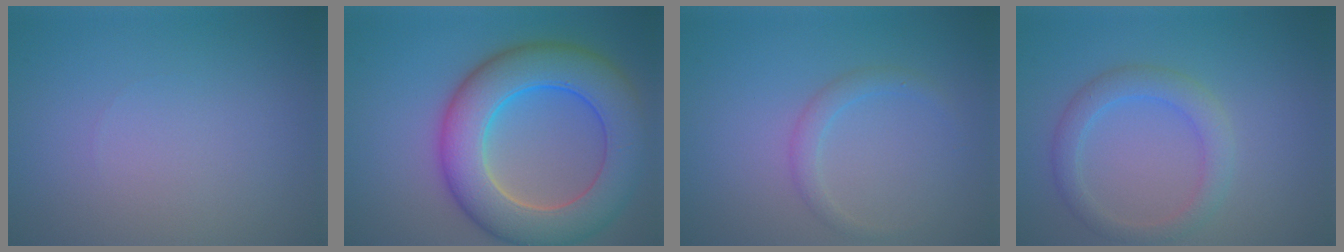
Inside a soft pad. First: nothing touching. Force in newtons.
{"total": 10.0, "press": 10.0, "slide": 0.6}
{"total": 1.5, "press": 1.5, "slide": 0.1}
{"total": 2.9, "press": 2.9, "slide": 0.2}